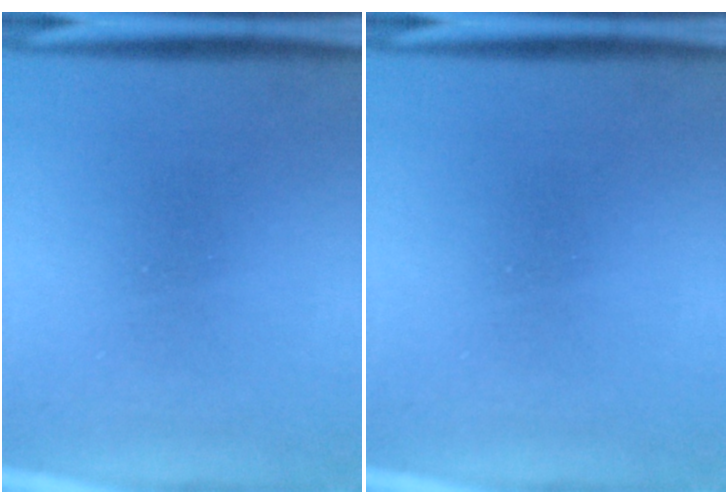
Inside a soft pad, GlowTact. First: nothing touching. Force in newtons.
{"total": 0.0}